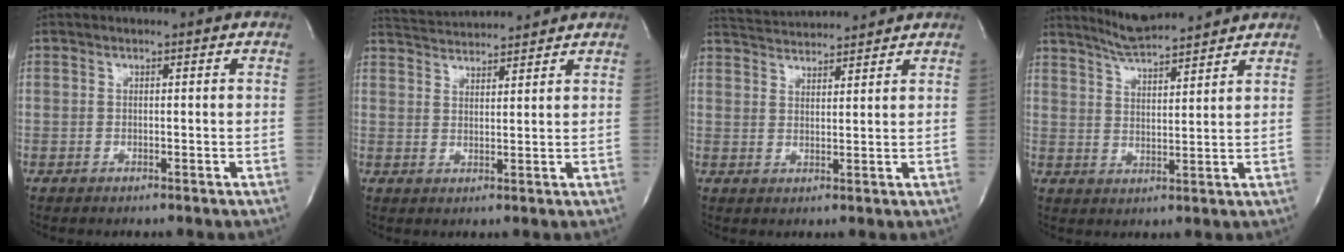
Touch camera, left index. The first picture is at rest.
{"total": 8.0, "force": [7.9, 0.0, 1.6], "torque": [-0.040, 0.024, 0.127]}
{"total": 8.1, "force": [7.9, 0.1, 1.6], "torque": [-0.039, 0.025, 0.128]}
{"total": 8.5, "force": [8.0, -0.1, 2.8], "torque": [-0.060, 0.012, 0.138]}